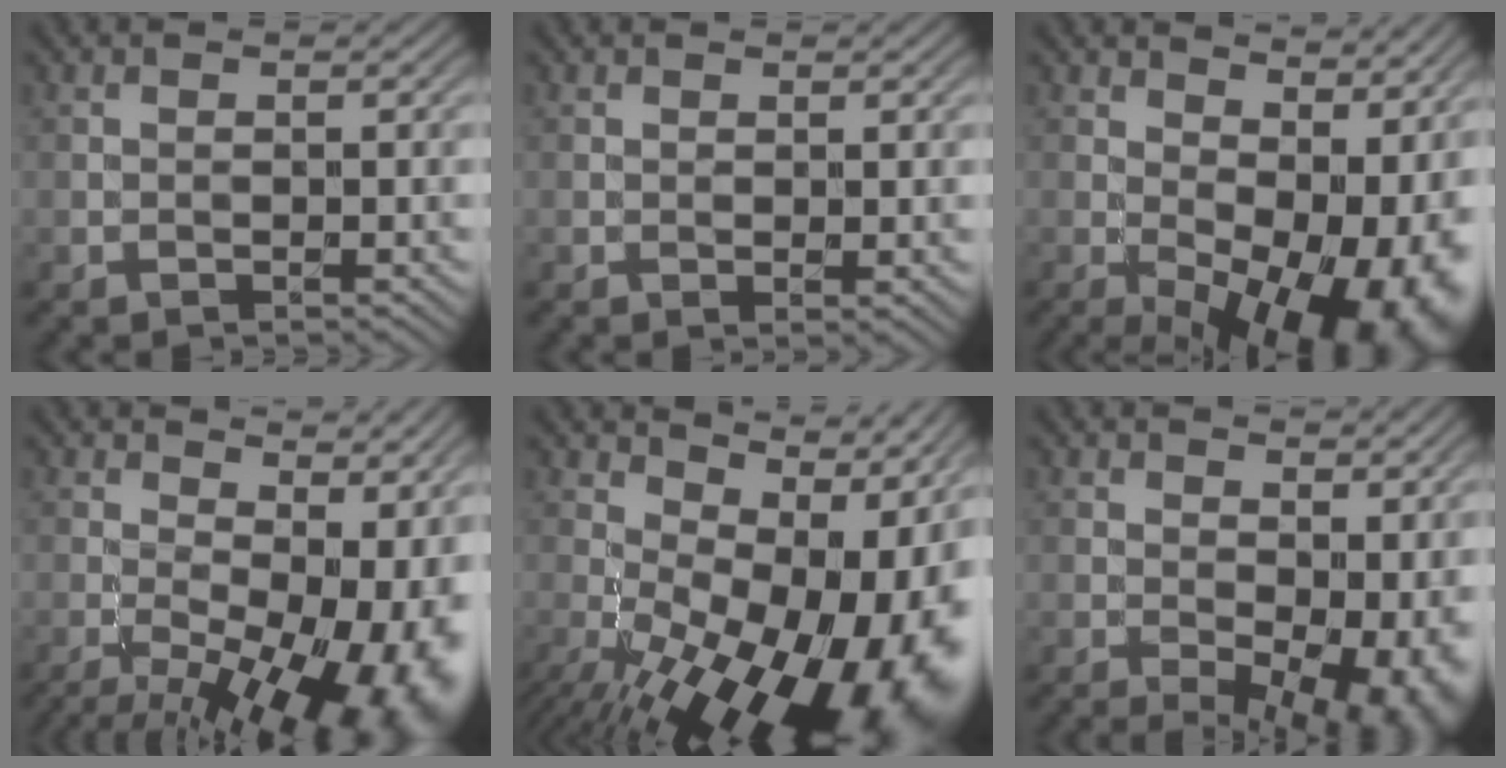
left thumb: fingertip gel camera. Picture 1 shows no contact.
{"total": 1.1, "force": [0.5, 0.4, 0.9], "torque": [-0.018, -0.003, 0.014]}
{"total": 16.9, "force": [0.2, 9.2, 14.1], "torque": [-0.167, -0.018, 0.044]}
{"total": 18.2, "force": [-2.6, 8.8, 15.7], "torque": [-0.163, 0.002, -0.005]}
{"total": 19.1, "force": [-3.3, 10.6, 15.5], "torque": [-0.168, -0.006, -0.020]}
{"total": 12.9, "force": [-1.2, 7.1, 10.6], "torque": [-0.134, -0.022, 0.018]}